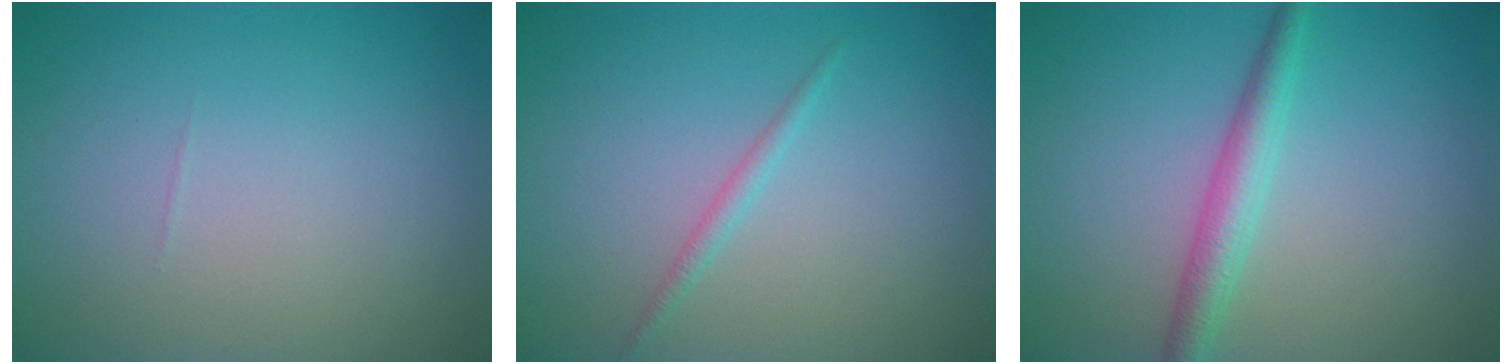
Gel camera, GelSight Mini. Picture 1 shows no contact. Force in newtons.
{"total": 1.0, "press": 1.0, "slide": 0.0}
{"total": 2.9, "press": 2.9, "slide": 0.1}